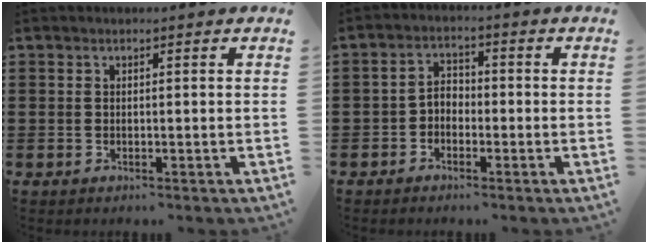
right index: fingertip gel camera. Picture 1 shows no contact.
{"total": 2.1, "force": [-1.5, 1.3, 0.8], "torque": [-0.020, 0.010, -0.033]}